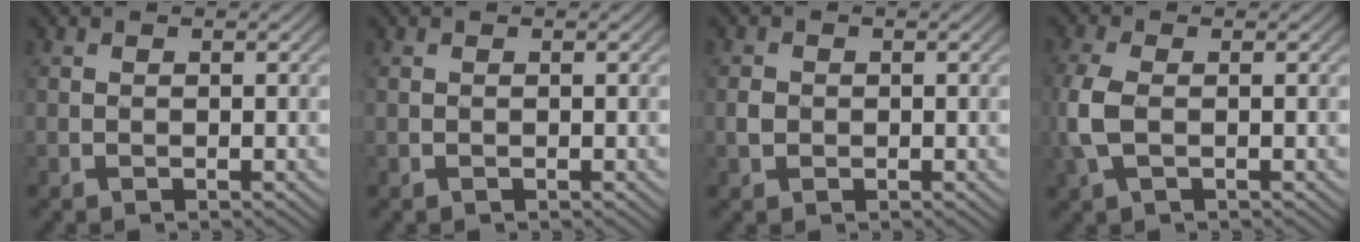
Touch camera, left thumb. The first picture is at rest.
{"total": 0.0}
{"total": 1.6, "force": [-0.5, 1.4, 0.6], "torque": [-0.026, 0.001, -0.012]}
{"total": 5.1, "force": [-0.9, 3.0, 4.0], "torque": [-0.122, 0.004, -0.021]}